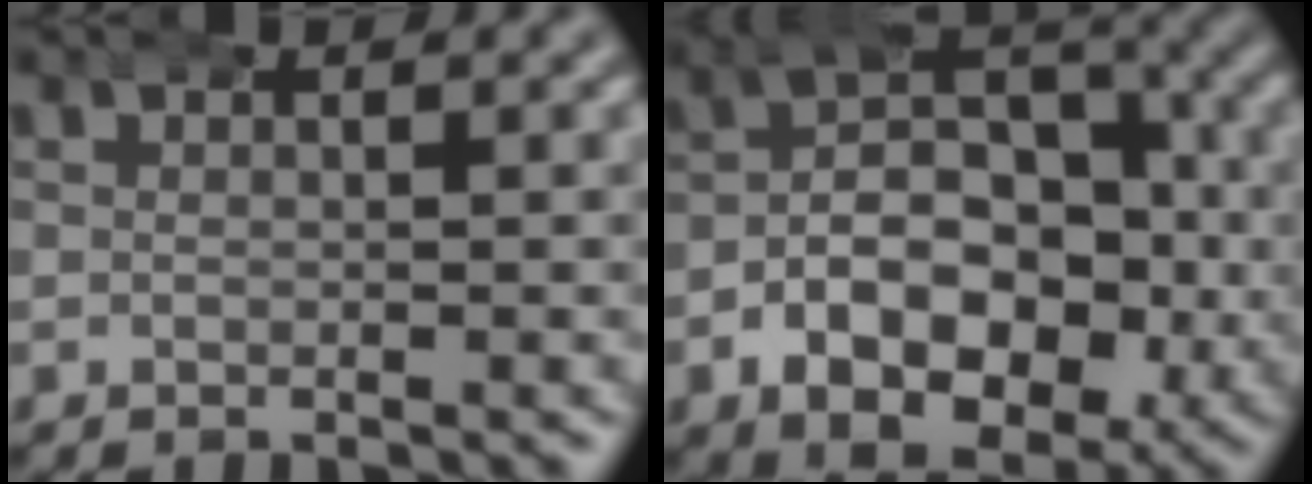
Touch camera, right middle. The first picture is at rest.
{"total": 10.6, "force": [-2.1, 7.9, 6.8], "torque": [-0.109, -0.019, -0.038]}